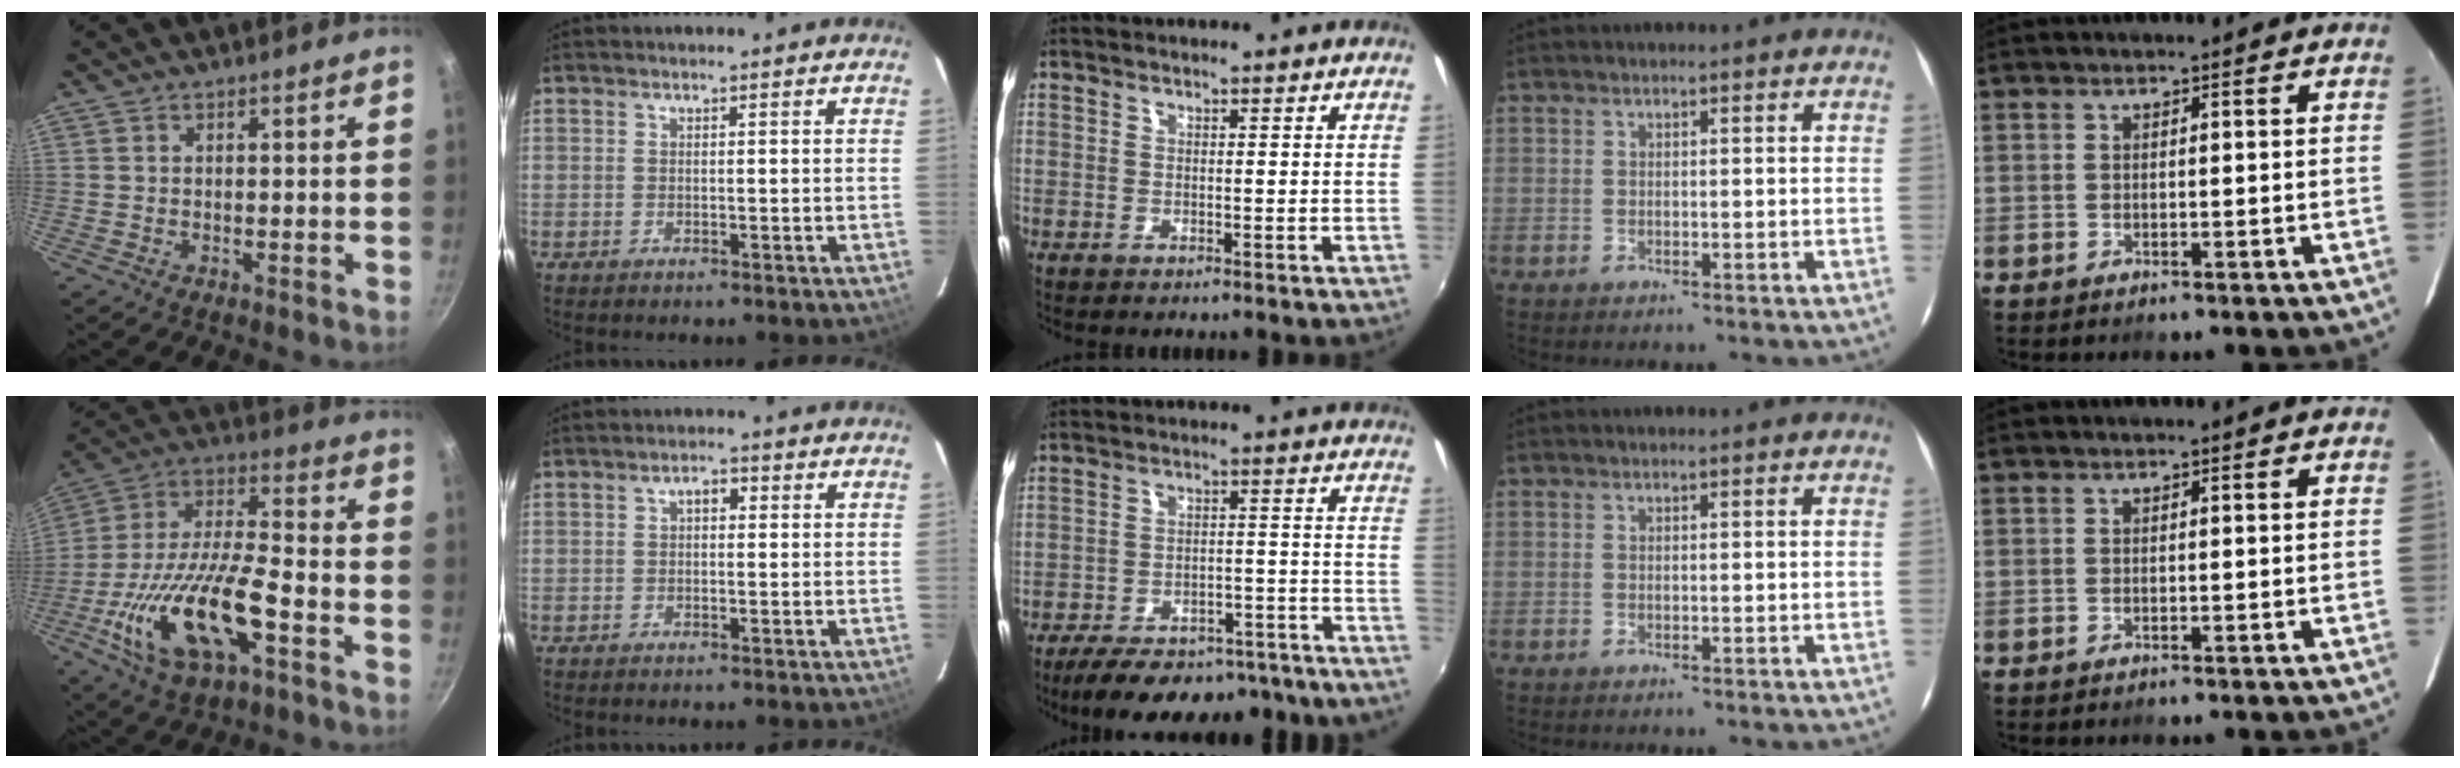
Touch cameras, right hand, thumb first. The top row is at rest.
{"thumb": {"total": 21.3, "force": [-7.8, 8.6, 17.9], "torque": [-0.338, 0.027, -0.146]}, "index": {"total": 2.3, "force": [0.4, 1.5, 1.7], "torque": [-0.028, 0.010, 0.006]}, "middle": {"total": 24.9, "force": [-22.4, 5.1, 9.4], "torque": [-0.154, 0.002, -0.284]}}